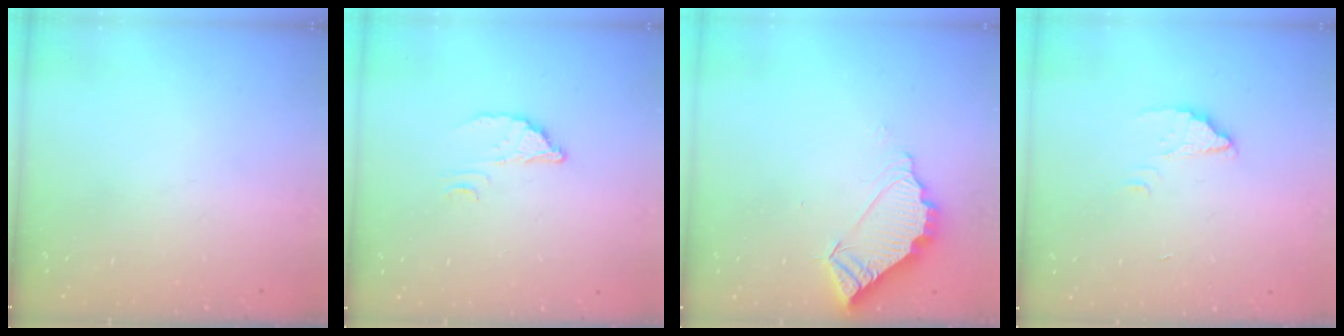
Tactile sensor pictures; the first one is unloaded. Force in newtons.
{"total": 2.7, "press": 2.7, "slide": 0.2}
{"total": 6.2, "press": 6.2, "slide": 0.4}
{"total": 2.6, "press": 2.6, "slide": 0.2}